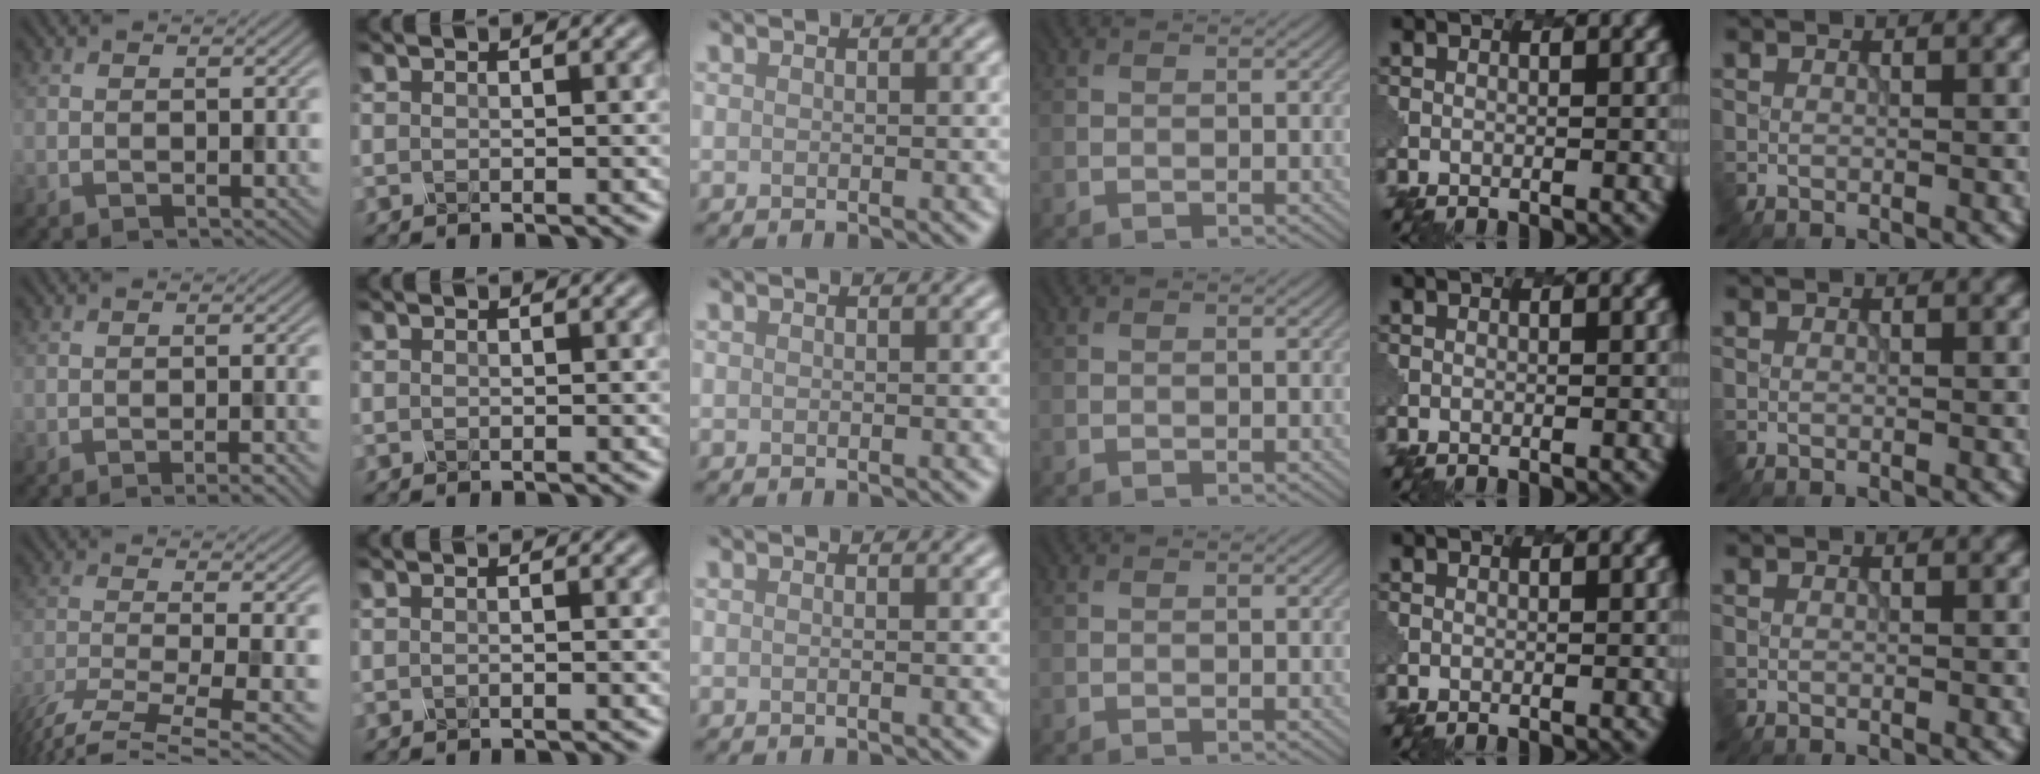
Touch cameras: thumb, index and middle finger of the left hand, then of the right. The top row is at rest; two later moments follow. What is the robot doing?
{"motion": "dispense", "object": "oil cruet"}